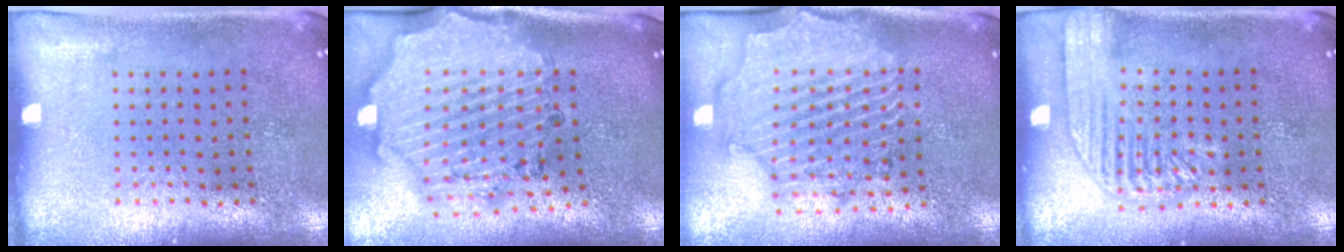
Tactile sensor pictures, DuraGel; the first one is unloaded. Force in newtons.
{"total": 2.7, "press": 2.5, "slide": 1.1}
{"total": 2.6, "press": 2.3, "slide": 1.1}
{"total": 1.8, "press": 1.7, "slide": 0.2}